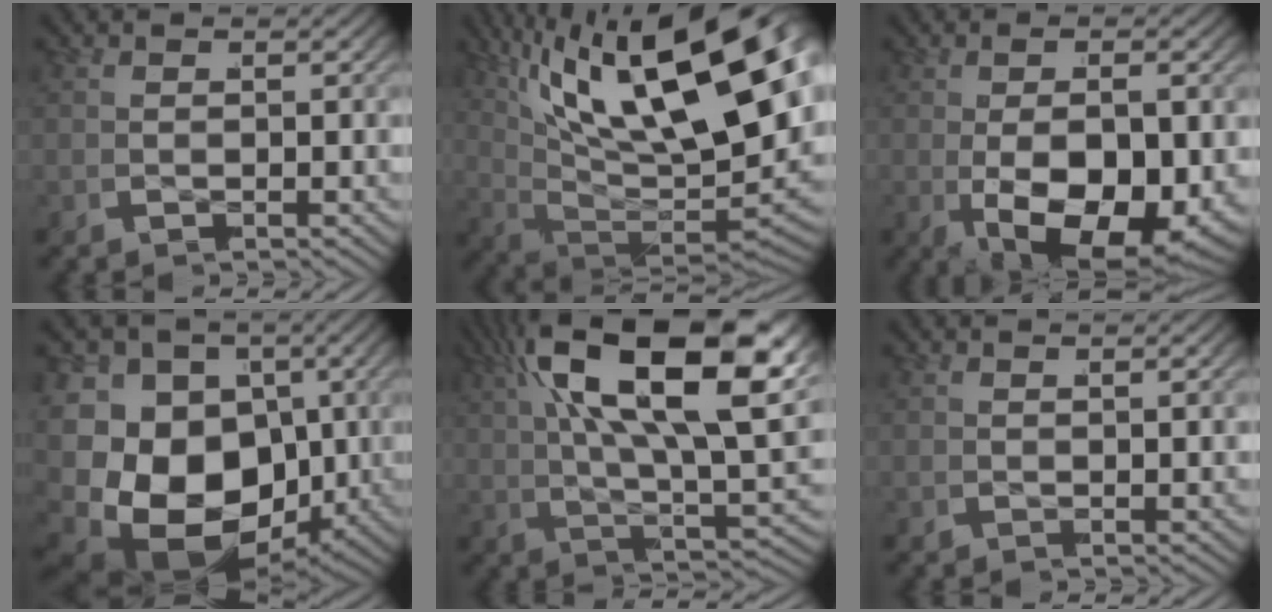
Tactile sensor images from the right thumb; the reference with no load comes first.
{"total": 22.2, "force": [3.7, 12.6, 17.9], "torque": [-0.313, -0.040, 0.076]}
{"total": 11.7, "force": [-3.0, 6.2, 9.4], "torque": [-0.175, -0.052, -0.018]}
{"total": 22.2, "force": [-2.3, 16.9, 14.3], "torque": [-0.313, -0.069, -0.016]}
{"total": 13.4, "force": [4.0, 5.1, 11.7], "torque": [-0.197, 0.003, 0.058]}
{"total": 0.7, "force": [0.5, -0.5, -0.1], "torque": [0.004, 0.006, 0.009]}